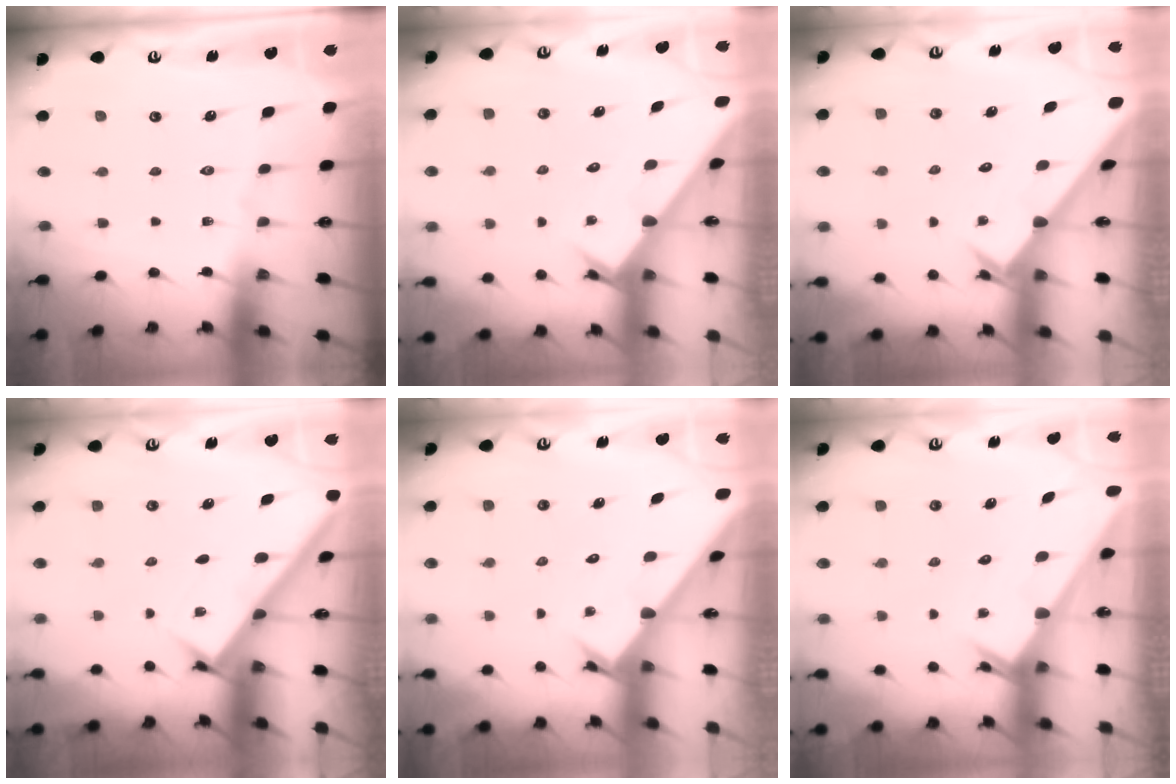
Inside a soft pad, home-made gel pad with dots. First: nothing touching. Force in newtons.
{"total": 2.9, "press": 2.9, "slide": 0.1}
{"total": 2.7, "press": 2.6, "slide": 0.2}
{"total": 2.5, "press": 2.5, "slide": 0.3}
{"total": 2.6, "press": 2.6, "slide": 0.3}
{"total": 2.0, "press": 2.0, "slide": 0.1}